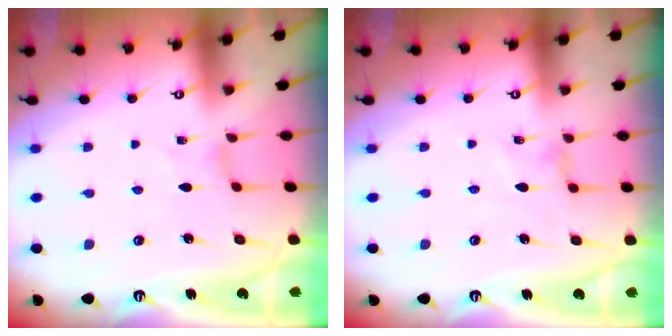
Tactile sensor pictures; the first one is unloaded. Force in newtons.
{"total": 0.0}